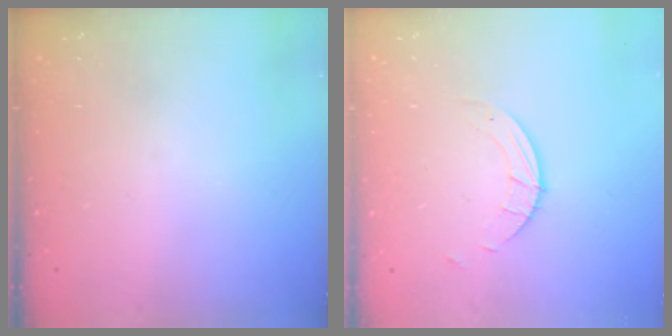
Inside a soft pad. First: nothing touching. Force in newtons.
{"total": 1.5, "press": 1.5, "slide": 0.1}